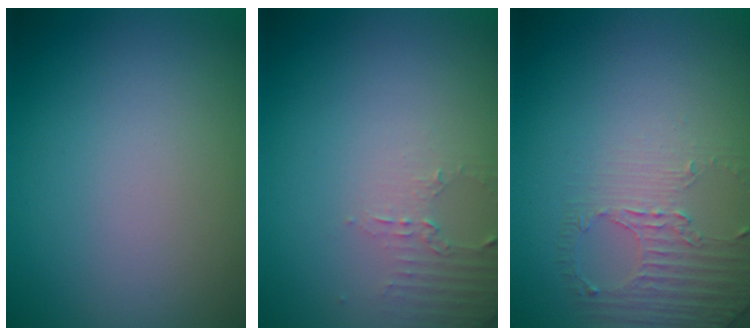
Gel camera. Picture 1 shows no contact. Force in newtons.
{"total": 1.8, "press": 1.7, "slide": 0.5}
{"total": 1.6, "press": 1.0, "slide": 1.2}